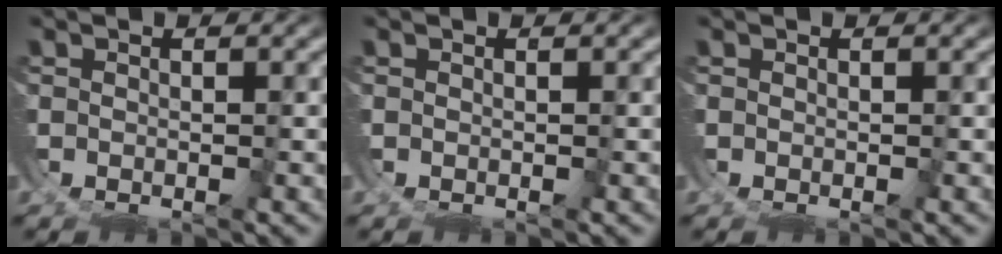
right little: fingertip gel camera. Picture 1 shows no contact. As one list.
[{"total": 0.0}, {"total": 0.0}]